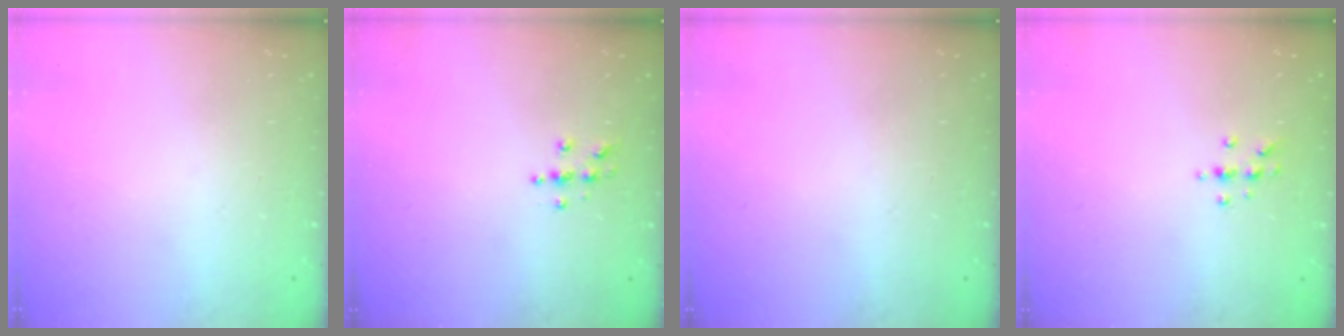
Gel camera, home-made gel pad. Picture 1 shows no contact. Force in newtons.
{"total": 3.7, "press": 3.7, "slide": 0.4}
{"total": 0.0}
{"total": 5.6, "press": 5.5, "slide": 0.7}